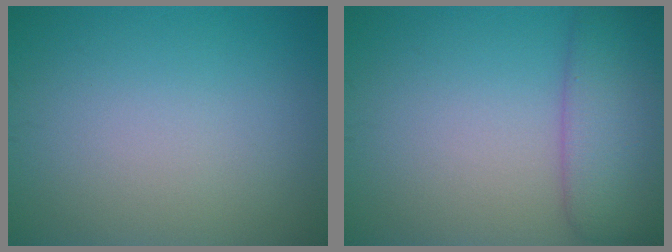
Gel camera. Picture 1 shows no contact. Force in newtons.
{"total": 5.1, "press": 5.0, "slide": 0.5}